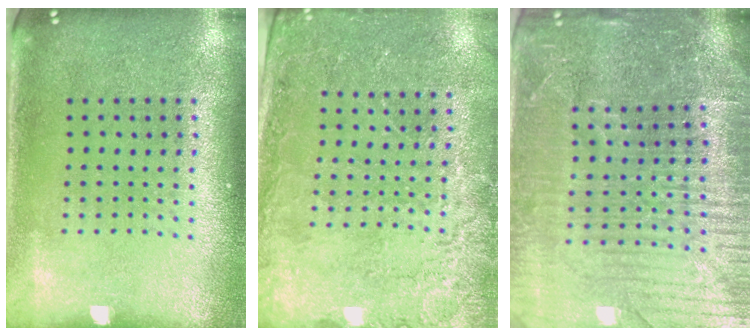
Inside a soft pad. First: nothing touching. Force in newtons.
{"total": 2.5, "press": 2.4, "slide": 0.7}
{"total": 5.2, "press": 4.8, "slide": 2.1}